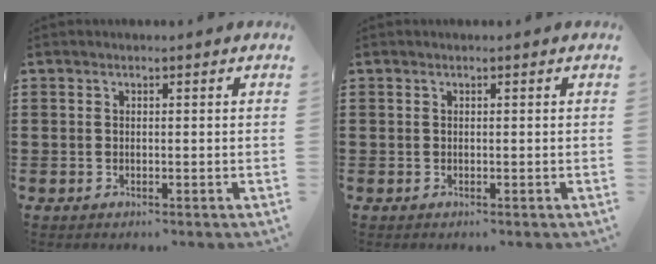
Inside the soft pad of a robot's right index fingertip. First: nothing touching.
{"total": 0.0}